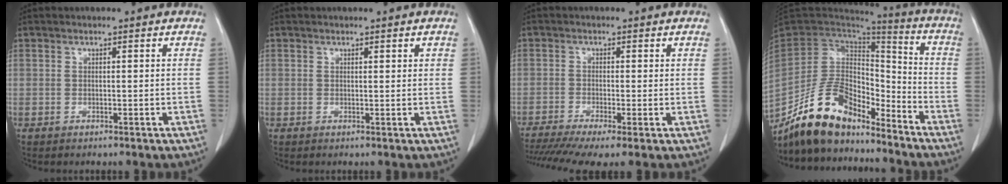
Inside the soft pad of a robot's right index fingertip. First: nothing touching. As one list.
[{"total": 1.0, "force": [0.7, 0.2, 0.7], "torque": [-0.011, -0.001, 0.009]}, {"total": 8.8, "force": [-5.7, 1.6, 6.5], "torque": [-0.120, -0.009, -0.097]}, {"total": 15.9, "force": [-13.0, 6.3, 6.7], "torque": [-0.115, 0.036, -0.239]}]